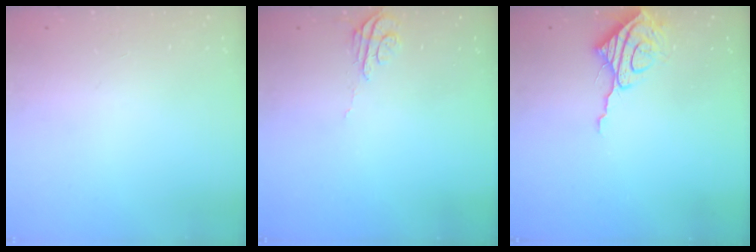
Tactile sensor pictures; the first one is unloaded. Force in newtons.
{"total": 6.8, "press": 6.8, "slide": 0.5}
{"total": 8.3, "press": 8.3, "slide": 0.2}